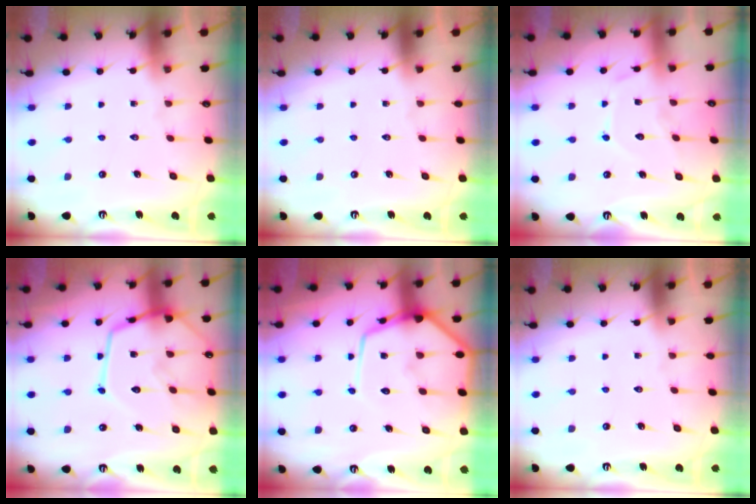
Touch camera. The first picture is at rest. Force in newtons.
{"total": 0.0}
{"total": 10.2, "press": 10.1, "slide": 0.6}
{"total": 18.9, "press": 18.8, "slide": 1.6}
{"total": 14.9, "press": 14.9, "slide": 1.1}
{"total": 0.0}